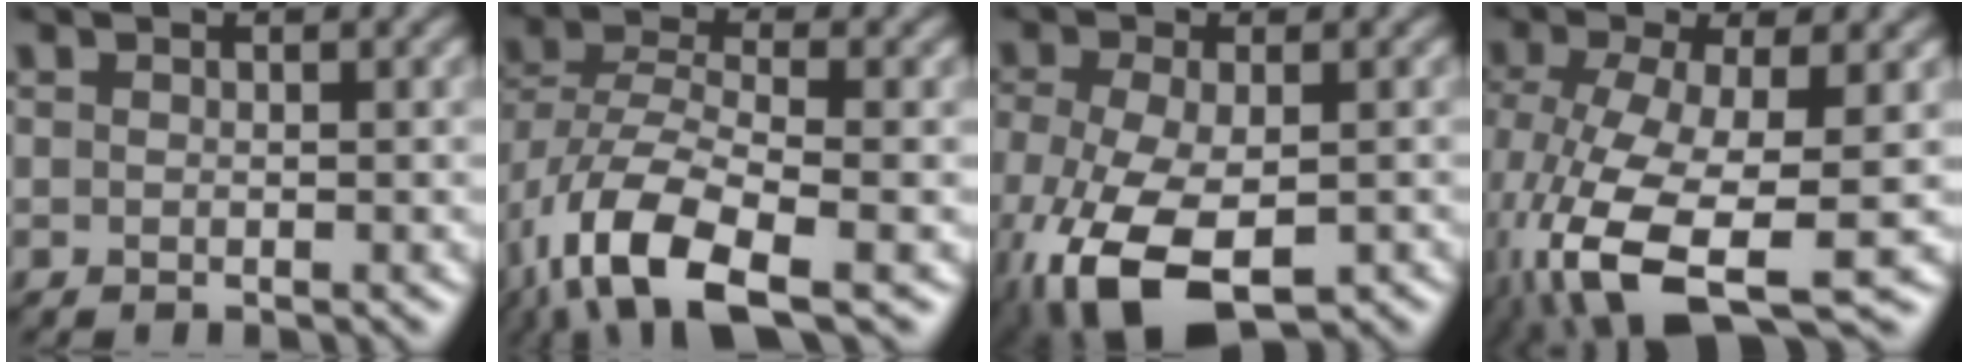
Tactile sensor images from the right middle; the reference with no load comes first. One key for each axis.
{"total": 10.0, "fx": -5.2, "fy": 4.0, "fz": 7.6, "tx": -0.159, "ty": -0.012, "tz": -0.104}
{"total": 9.9, "fx": -4.8, "fy": 4.5, "fz": 7.4, "tx": -0.166, "ty": -0.025, "tz": -0.083}
{"total": 11.8, "fx": -4.6, "fy": 4.5, "fz": 9.9, "tx": -0.215, "ty": -0.029, "tz": -0.078}